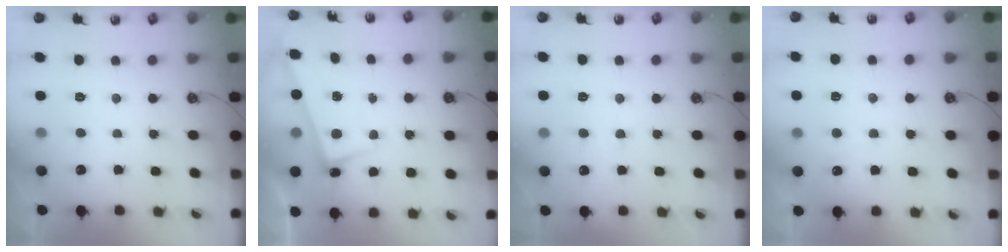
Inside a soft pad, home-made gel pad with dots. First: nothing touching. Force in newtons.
{"total": 2.7, "press": 2.6, "slide": 0.5}
{"total": 1.5, "press": 1.4, "slide": 0.4}
{"total": 5.4, "press": 5.4, "slide": 0.4}